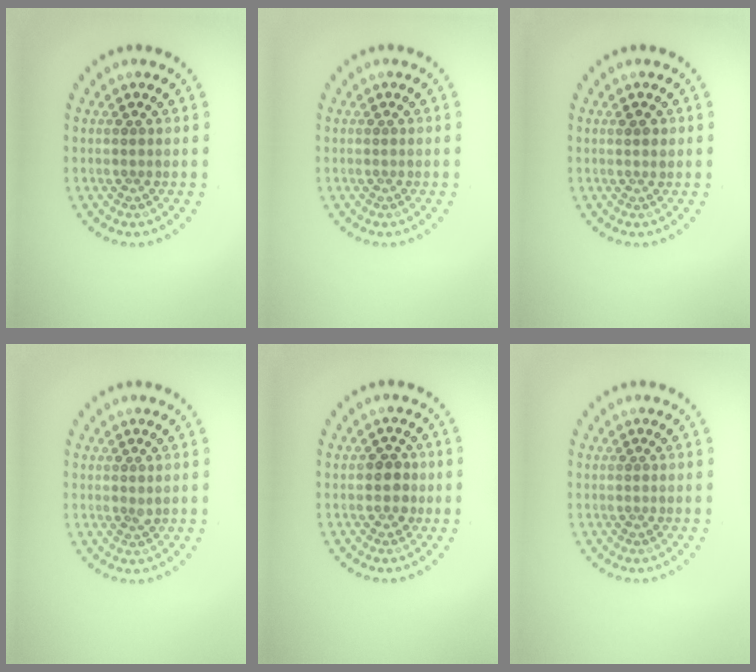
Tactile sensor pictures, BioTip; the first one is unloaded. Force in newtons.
{"total": 0.0}
{"total": 1.0, "press": 1.0, "slide": 0.3}
{"total": 0.6, "press": 0.6, "slide": 0.2}
{"total": 1.9, "press": 1.7, "slide": 0.7}
{"total": 0.0}